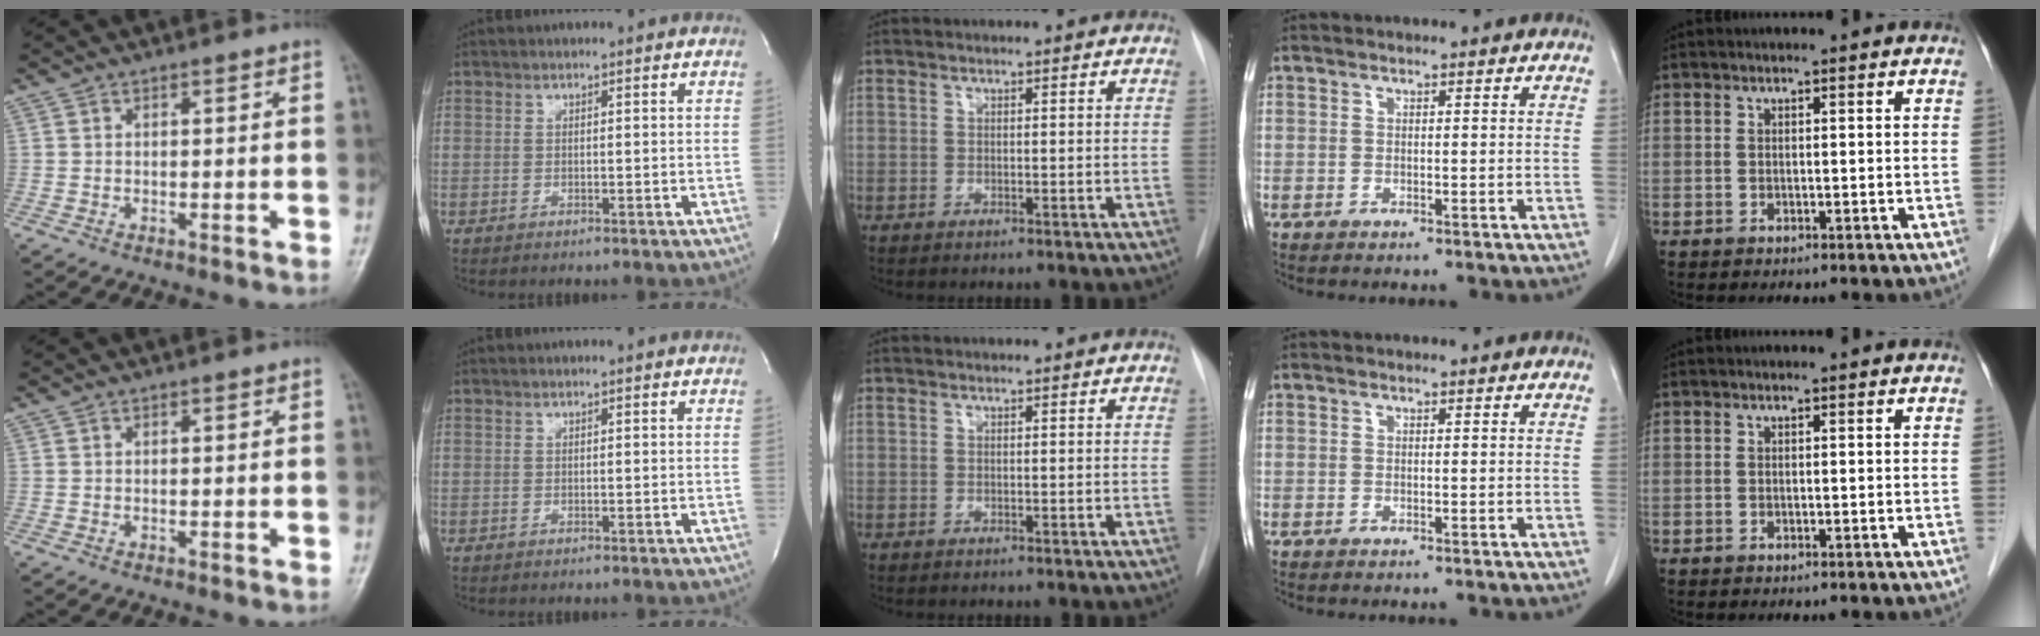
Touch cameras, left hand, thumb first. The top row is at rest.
{}